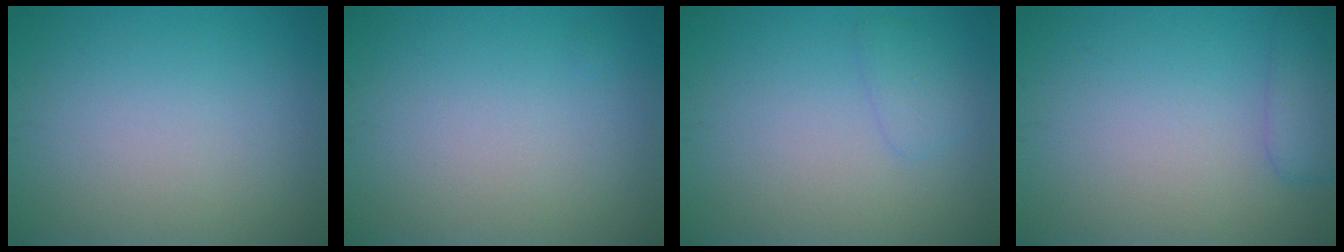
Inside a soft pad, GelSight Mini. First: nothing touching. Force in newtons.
{"total": 0.0}
{"total": 1.3, "press": 1.3, "slide": 0.0}
{"total": 2.5, "press": 2.5, "slide": 0.2}